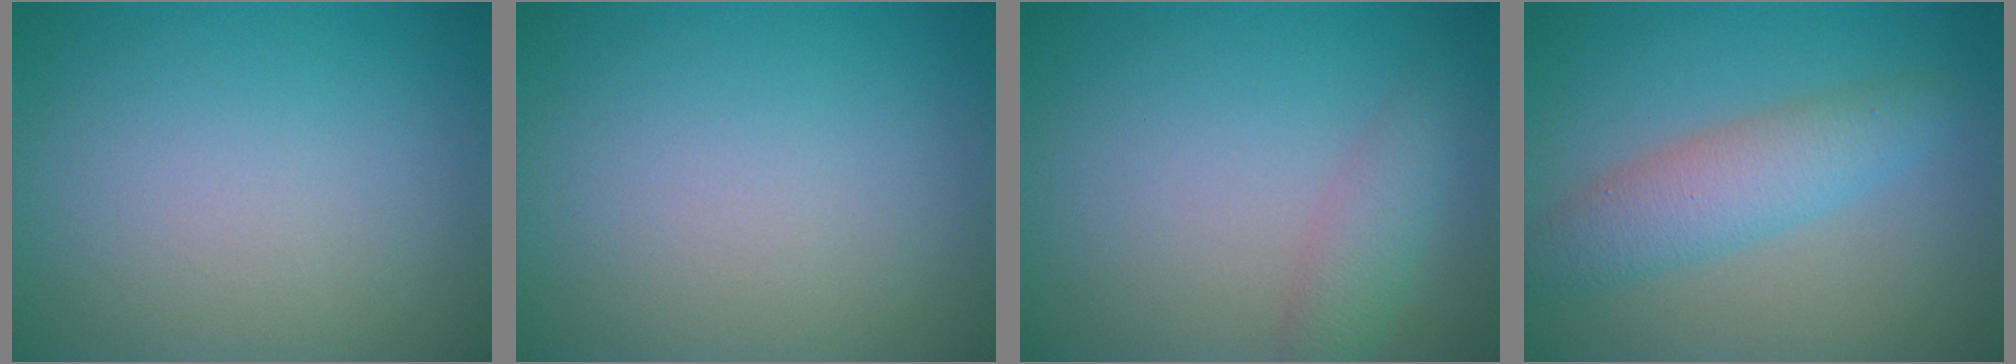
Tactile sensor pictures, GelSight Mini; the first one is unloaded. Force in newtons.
{"total": 0.0}
{"total": 2.5, "press": 2.5, "slide": 0.1}
{"total": 4.2, "press": 4.2, "slide": 0.1}